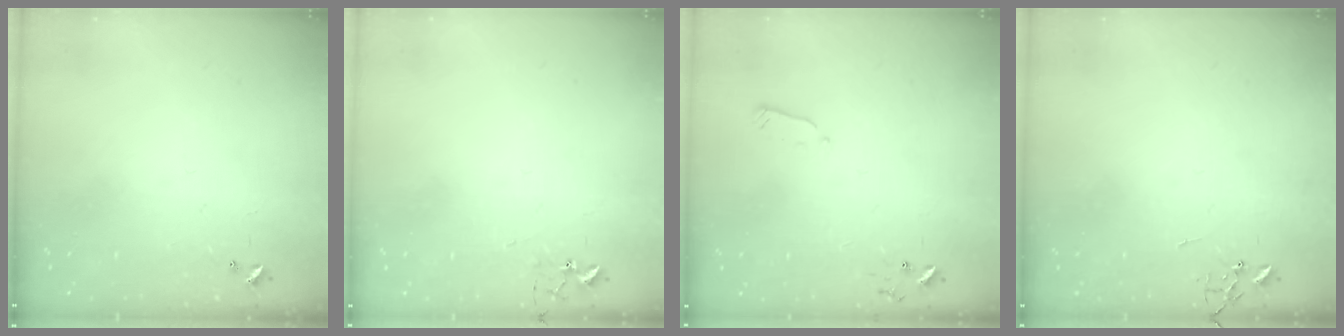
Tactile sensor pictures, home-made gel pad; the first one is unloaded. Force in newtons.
{"total": 5.6, "press": 5.5, "slide": 0.6}
{"total": 3.5, "press": 3.4, "slide": 1.0}
{"total": 0.0}